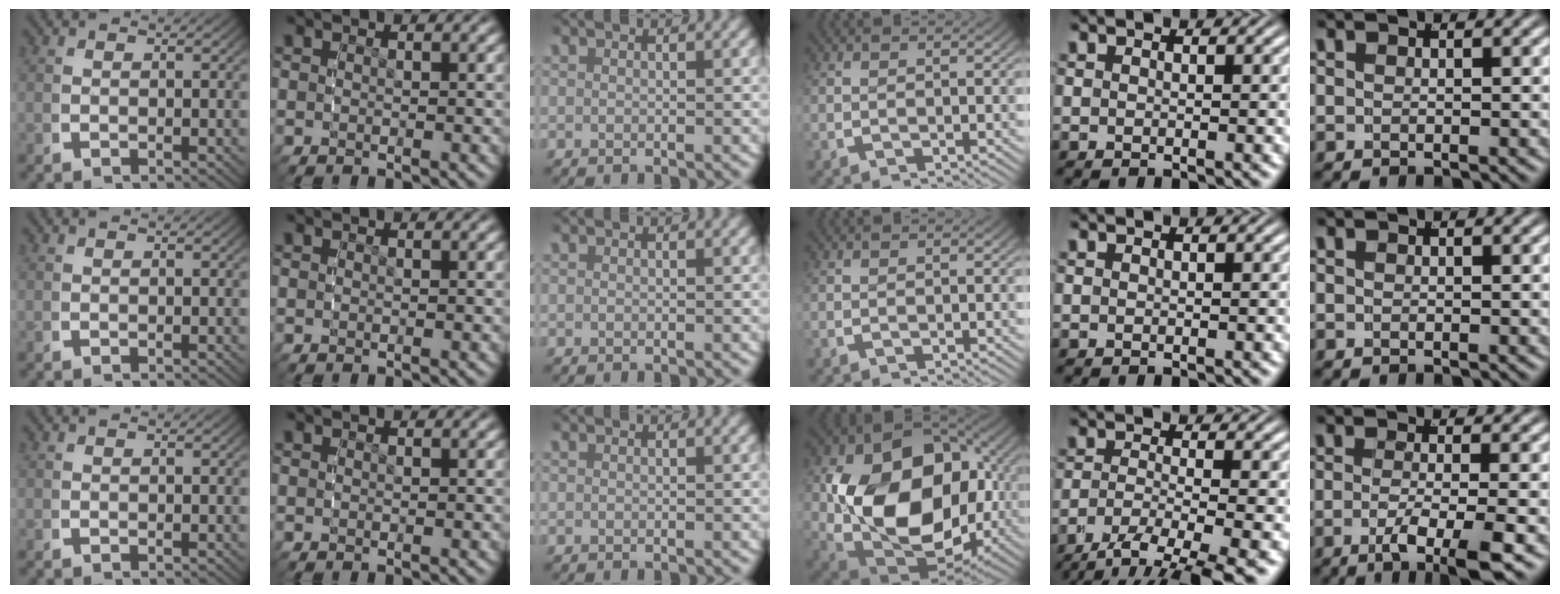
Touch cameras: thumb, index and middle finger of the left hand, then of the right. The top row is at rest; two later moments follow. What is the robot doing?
{"motion": "grasp_and_lifting", "object": "ethernet cable"}